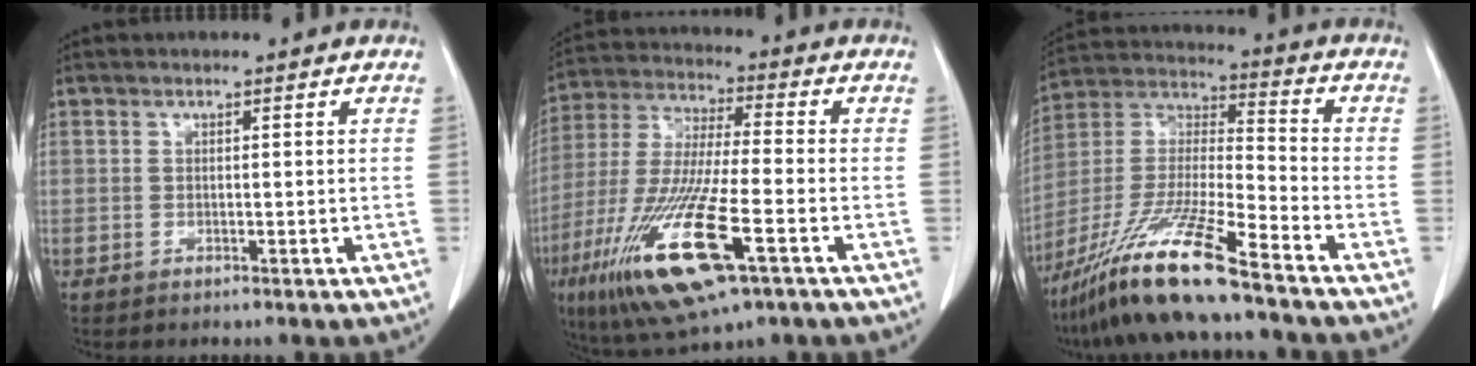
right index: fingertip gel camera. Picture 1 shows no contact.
{"total": 18.5, "force": [-8.0, 2.9, 16.4], "torque": [-0.359, -0.042, -0.143]}
{"total": 16.2, "force": [-11.7, 0.2, 11.2], "torque": [-0.234, -0.026, -0.221]}